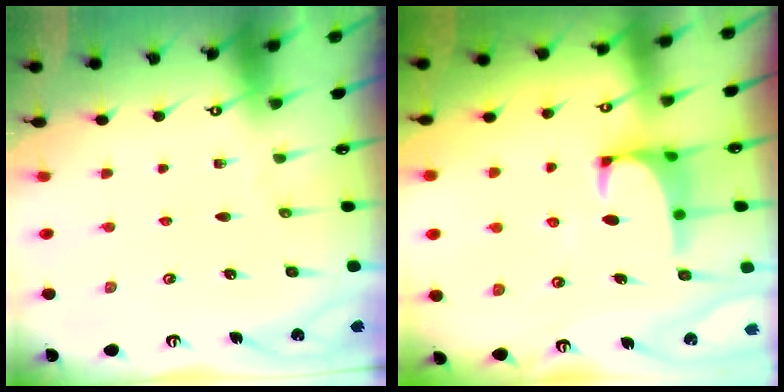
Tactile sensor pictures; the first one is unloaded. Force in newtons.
{"total": 1.9, "press": 1.7, "slide": 0.8}